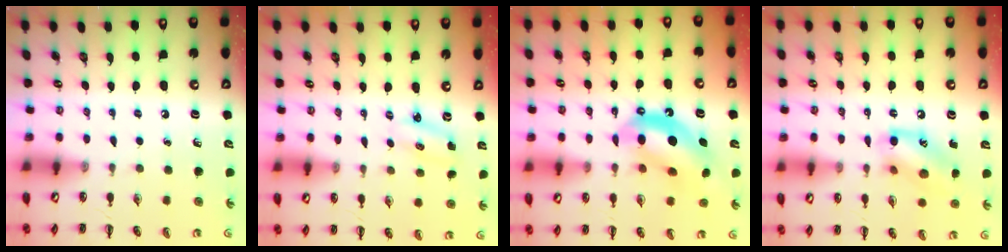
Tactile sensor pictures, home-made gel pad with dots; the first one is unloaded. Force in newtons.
{"total": 2.8, "press": 2.8, "slide": 0.6}
{"total": 12.6, "press": 12.2, "slide": 3.4}
{"total": 13.2, "press": 13.1, "slide": 1.2}